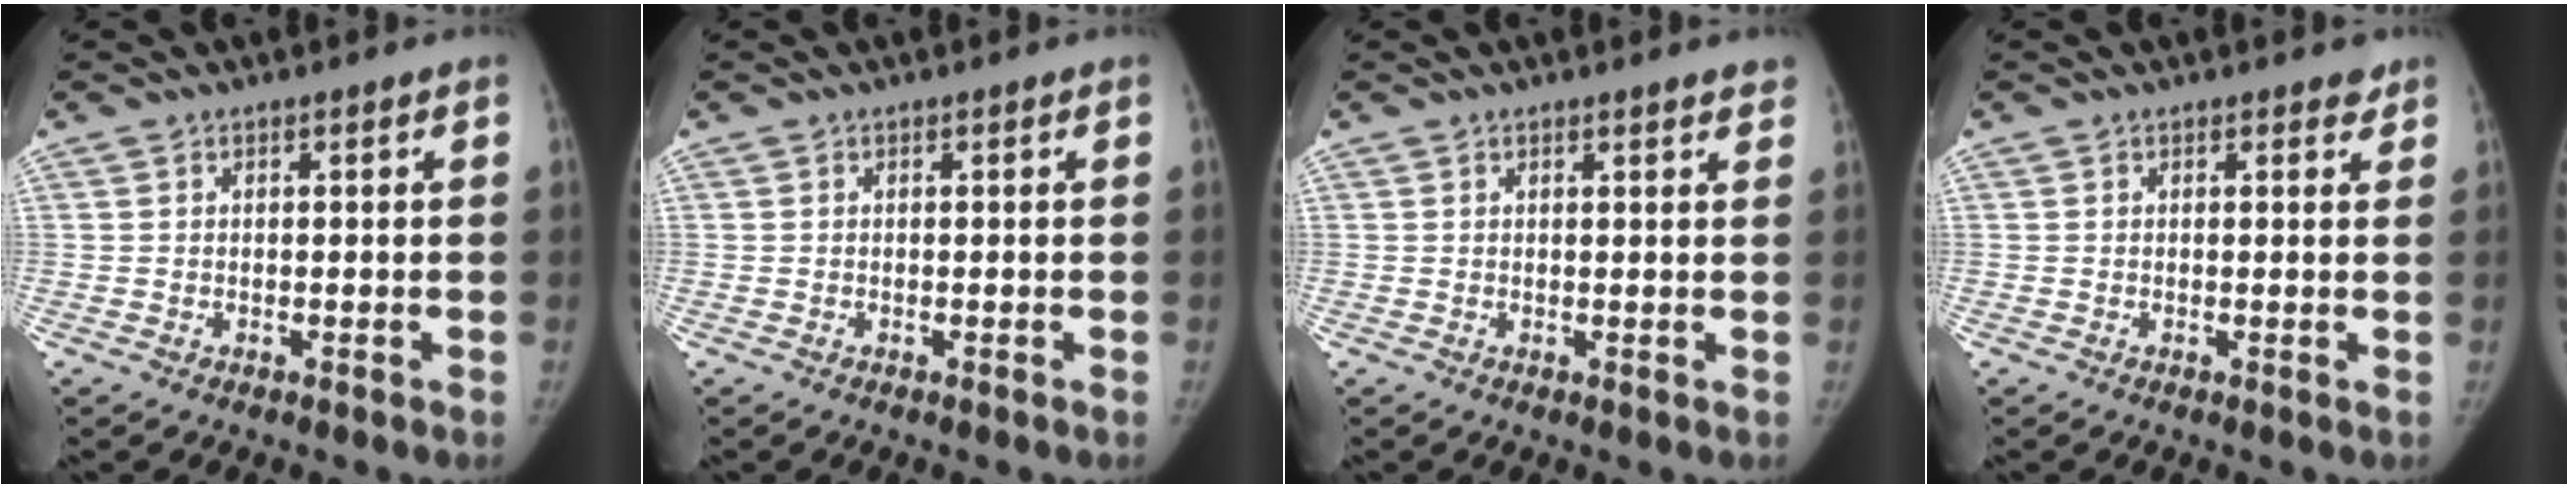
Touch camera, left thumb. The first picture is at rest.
{"total": 0.0}
{"total": 2.5, "force": [2.1, 0.4, 1.3], "torque": [-0.007, -0.004, 0.020]}
{"total": 1.4, "force": [1.1, 0.7, 0.4], "torque": [0.008, -0.006, 0.008]}